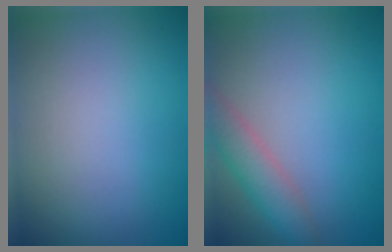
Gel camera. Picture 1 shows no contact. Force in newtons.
{"total": 2.9, "press": 2.9, "slide": 0.1}